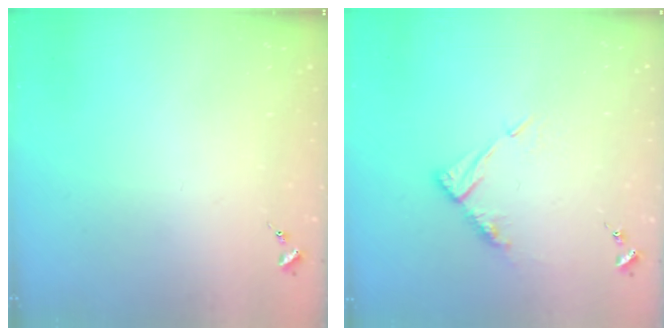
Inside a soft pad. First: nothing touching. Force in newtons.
{"total": 9.0, "press": 9.0, "slide": 0.8}